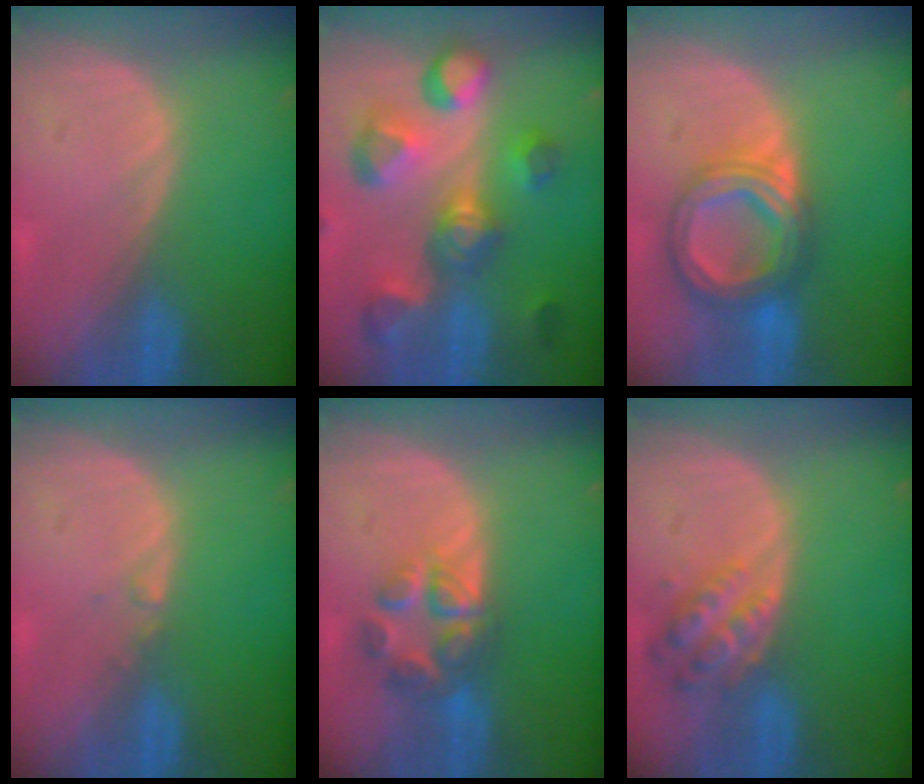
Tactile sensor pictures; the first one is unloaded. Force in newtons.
{"total": 11.1, "press": 9.9, "slide": 5.0}
{"total": 8.4, "press": 8.4, "slide": 0.8}
{"total": 0.6, "press": 0.6, "slide": 0.2}
{"total": 7.0, "press": 6.0, "slide": 3.8}
{"total": 6.0, "press": 5.5, "slide": 2.4}